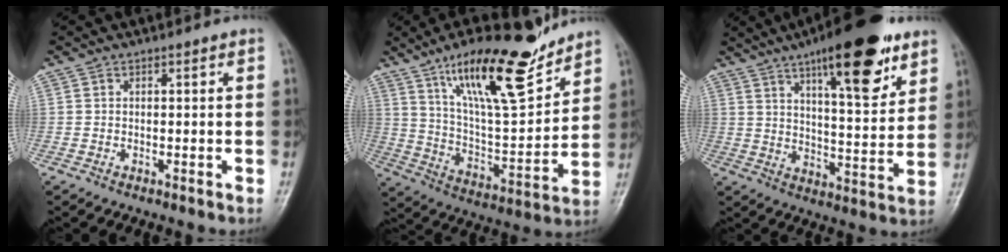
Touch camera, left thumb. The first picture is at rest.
{"total": 20.4, "force": [13.9, 5.5, 13.8], "torque": [-0.193, -0.076, 0.244]}
{"total": 19.5, "force": [11.5, 5.8, 14.7], "torque": [-0.186, -0.049, 0.175]}